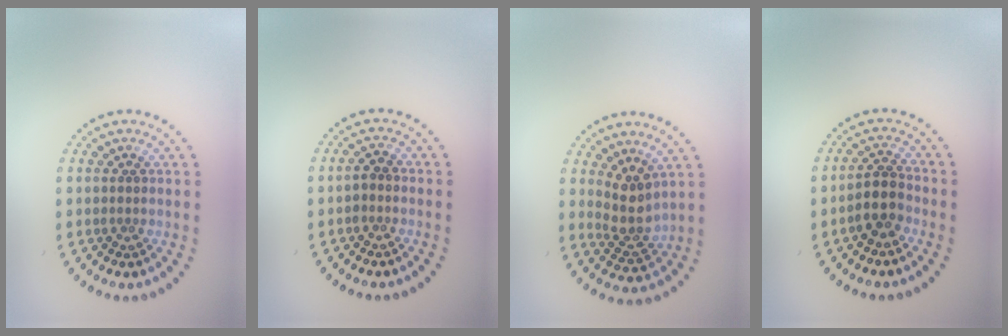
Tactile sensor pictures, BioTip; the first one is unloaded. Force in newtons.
{"total": 1.1, "press": 1.0, "slide": 0.5}
{"total": 2.9, "press": 2.4, "slide": 1.7}
{"total": 2.5, "press": 2.3, "slide": 1.1}